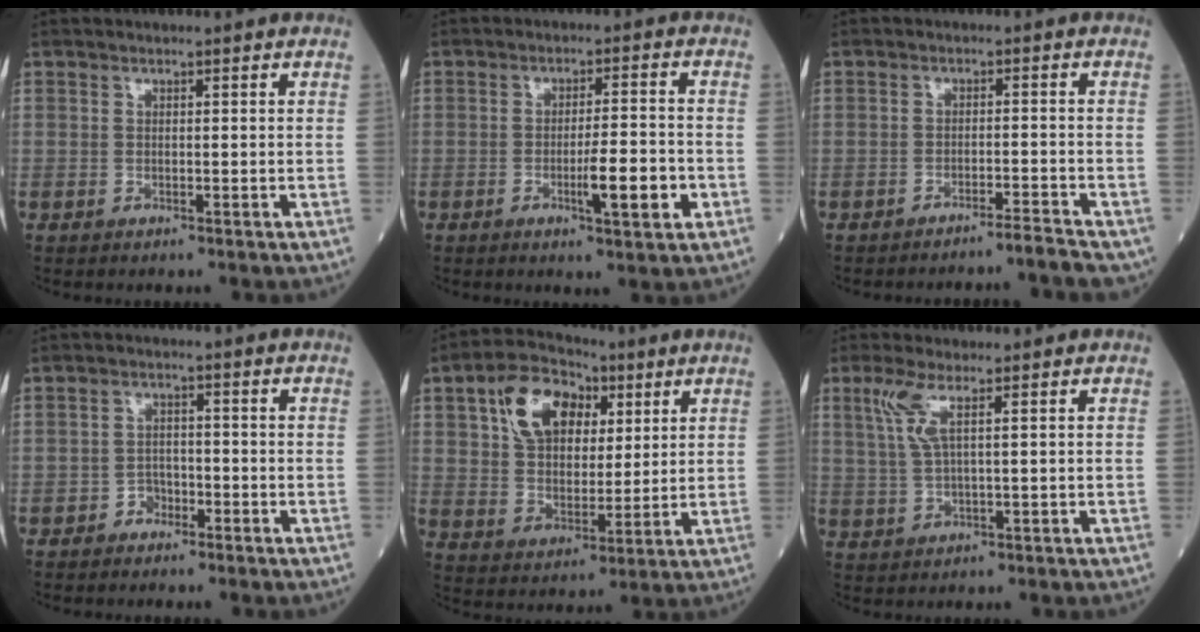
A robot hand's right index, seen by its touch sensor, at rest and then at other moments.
{"total": 6.6, "force": [-2.2, 0.6, 6.2], "torque": [-0.097, -0.004, -0.031]}
{"total": 3.7, "force": [-3.5, -0.8, 0.9], "torque": [-0.004, -0.007, -0.047]}
{"total": 2.2, "force": [-1.6, 1.5, 0.4], "torque": [-0.005, 0.008, -0.028]}
{"total": 12.0, "force": [5.0, 7.5, 7.9], "torque": [-0.157, 0.033, 0.091]}
{"total": 3.8, "force": [1.6, 0.2, 3.4], "torque": [-0.085, 0.009, 0.041]}